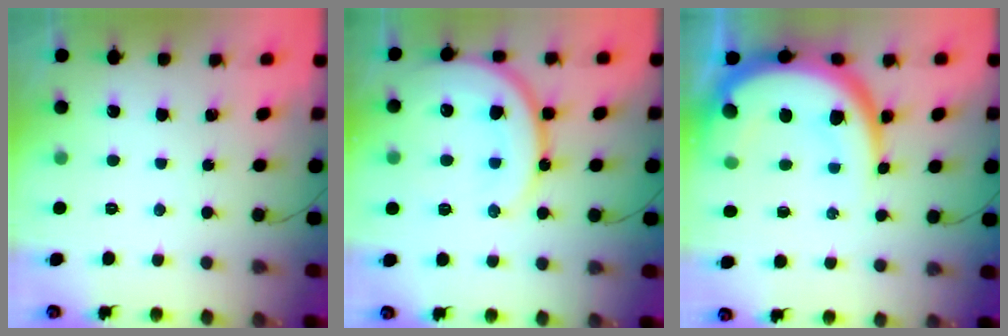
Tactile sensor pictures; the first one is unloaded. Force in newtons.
{"total": 16.6, "press": 16.5, "slide": 1.6}
{"total": 18.3, "press": 18.2, "slide": 1.6}